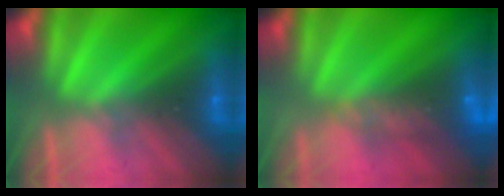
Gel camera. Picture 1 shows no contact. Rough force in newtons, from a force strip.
{"total": 8.7}